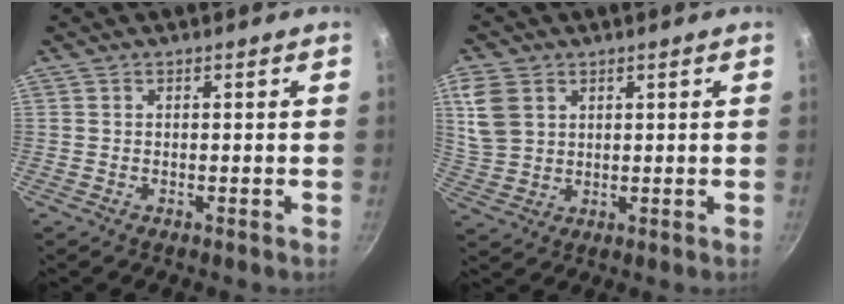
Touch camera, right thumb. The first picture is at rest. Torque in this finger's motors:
{"motor_torque": [-0.30, 0.89, 0.43, 0.04, 0.19]}